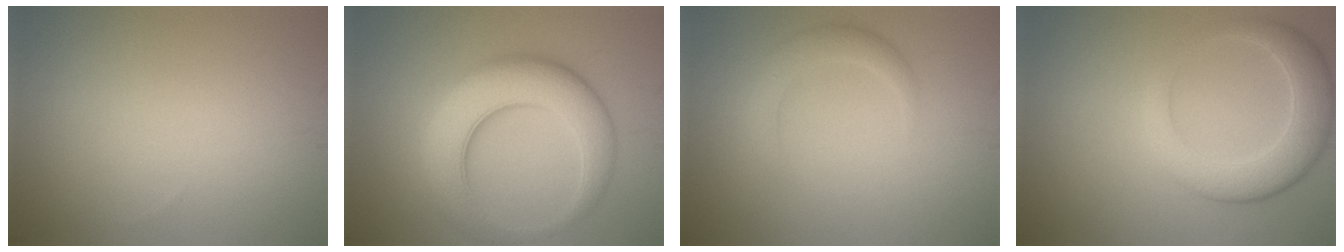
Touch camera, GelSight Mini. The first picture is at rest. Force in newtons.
{"total": 8.6, "press": 8.6, "slide": 0.2}
{"total": 2.4, "press": 2.4, "slide": 0.2}
{"total": 5.2, "press": 5.2, "slide": 0.3}